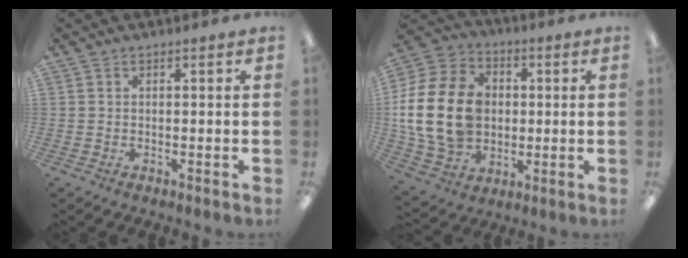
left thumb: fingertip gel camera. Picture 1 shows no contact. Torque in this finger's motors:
{"motor_torque": [0.94, 4.07, 1.71, 0.20, 0.19]}